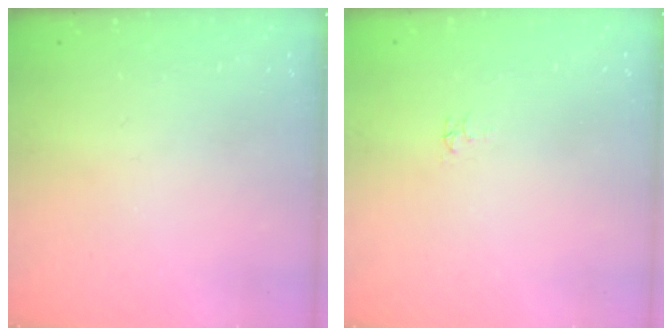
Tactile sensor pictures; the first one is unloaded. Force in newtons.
{"total": 3.7, "press": 3.7, "slide": 0.4}